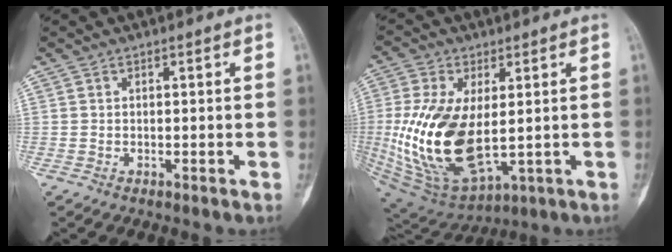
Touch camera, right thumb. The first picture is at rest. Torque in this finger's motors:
{"motor_torque": [2.28, 1.61, 1.34, -1.35, 0.42]}